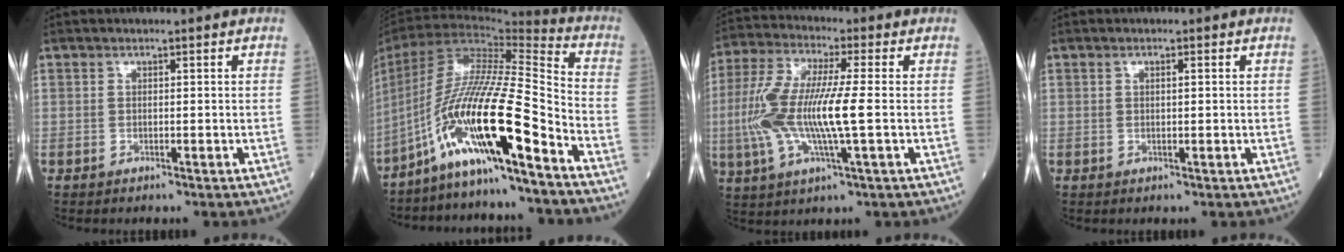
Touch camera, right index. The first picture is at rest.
{"total": 20.6, "force": [-11.8, 1.3, 16.9], "torque": [-0.350, -0.013, -0.218]}
{"total": 13.3, "force": [-1.2, 1.9, 13.1], "torque": [-0.292, 0.001, -0.027]}
{"total": 0.9, "force": [0.3, 0.3, 0.8], "torque": [-0.022, 0.002, 0.006]}